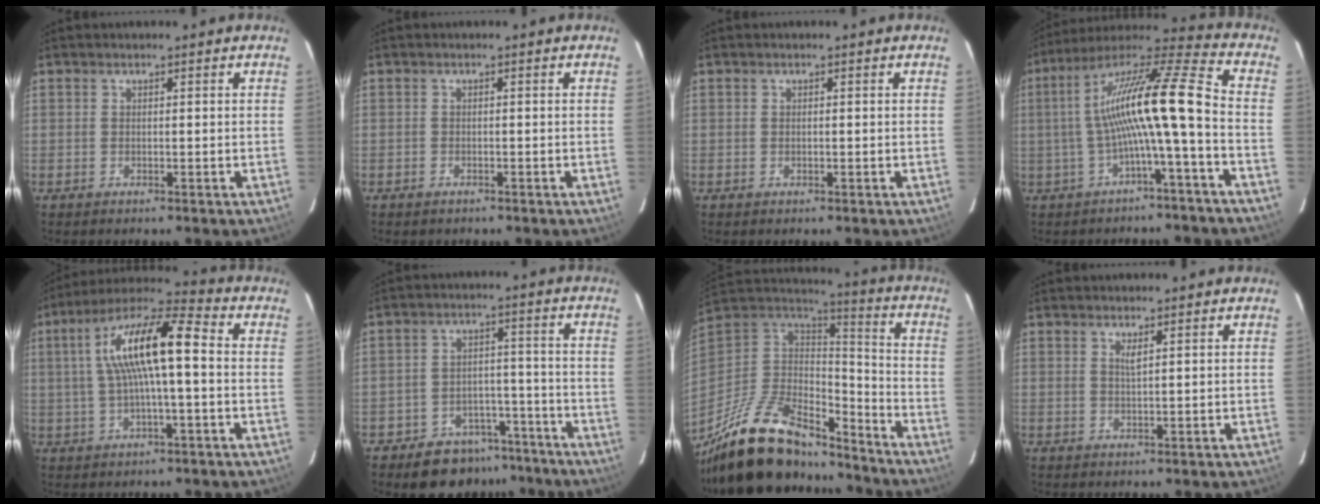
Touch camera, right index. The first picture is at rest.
{"total": 1.0, "force": [-0.7, 0.7, 0.1], "torque": [-0.005, 0.003, -0.010]}
{"total": 0.0}
{"total": 15.8, "force": [-2.7, 0.5, 15.6], "torque": [-0.285, 0.014, -0.047]}
{"total": 14.5, "force": [1.1, 3.0, 14.1], "torque": [-0.257, 0.026, 0.016]}
{"total": 11.2, "force": [-8.5, 6.7, 2.7], "torque": [-0.063, 0.034, -0.106]}
{"total": 27.1, "force": [-20.4, 10.6, 14.3], "torque": [-0.288, 0.000, -0.331]}
{"total": 1.2, "force": [0.7, 0.0, 1.0], "torque": [-0.018, -0.001, 0.012]}